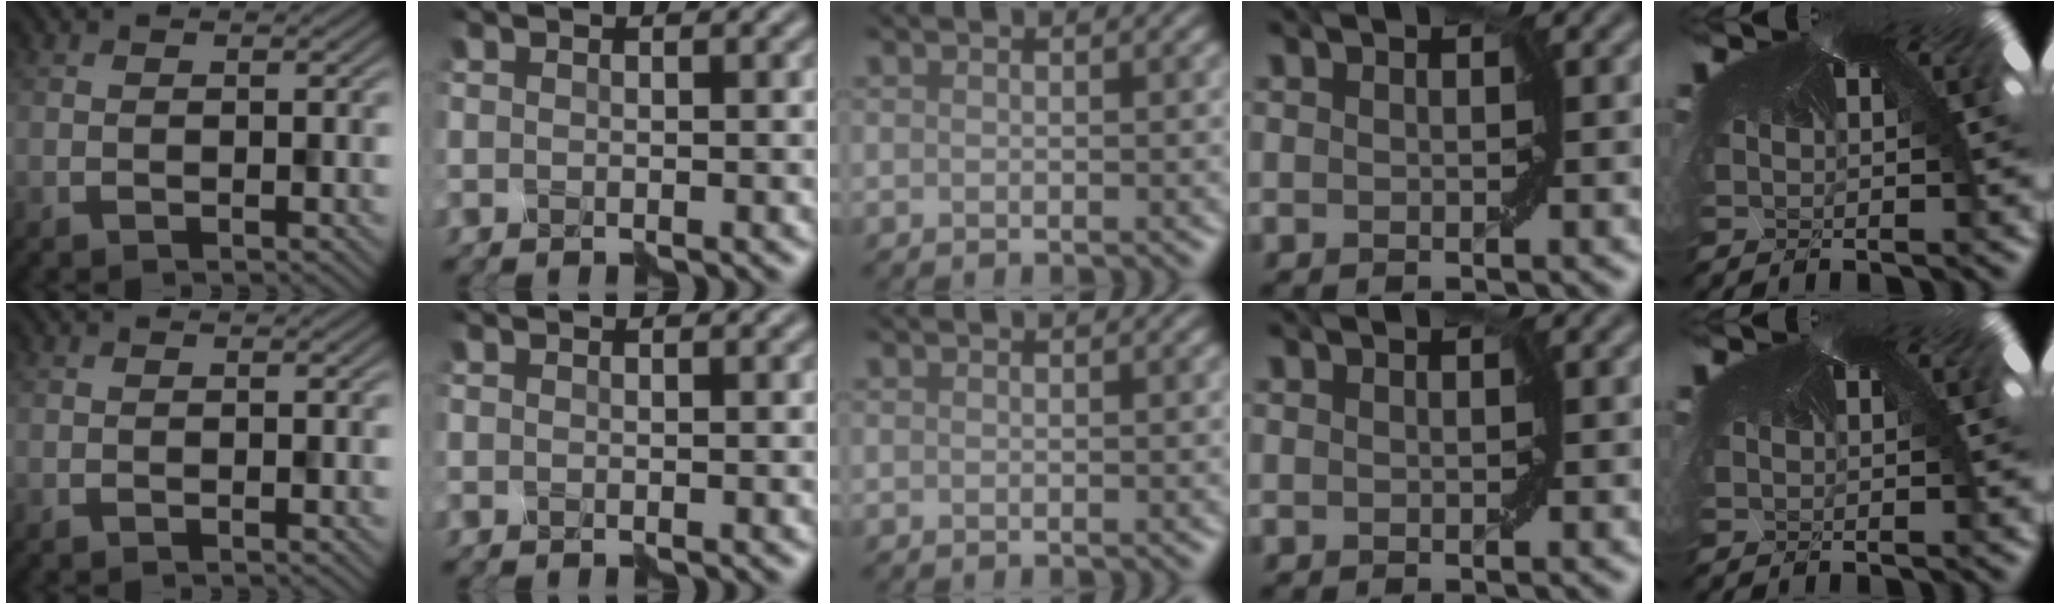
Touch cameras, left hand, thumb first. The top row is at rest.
{}